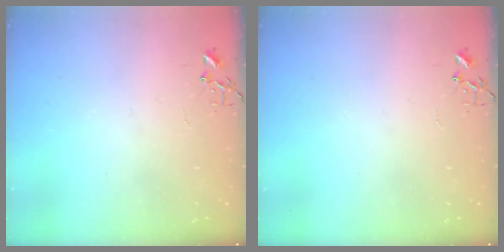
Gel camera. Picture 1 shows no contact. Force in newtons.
{"total": 0.0}